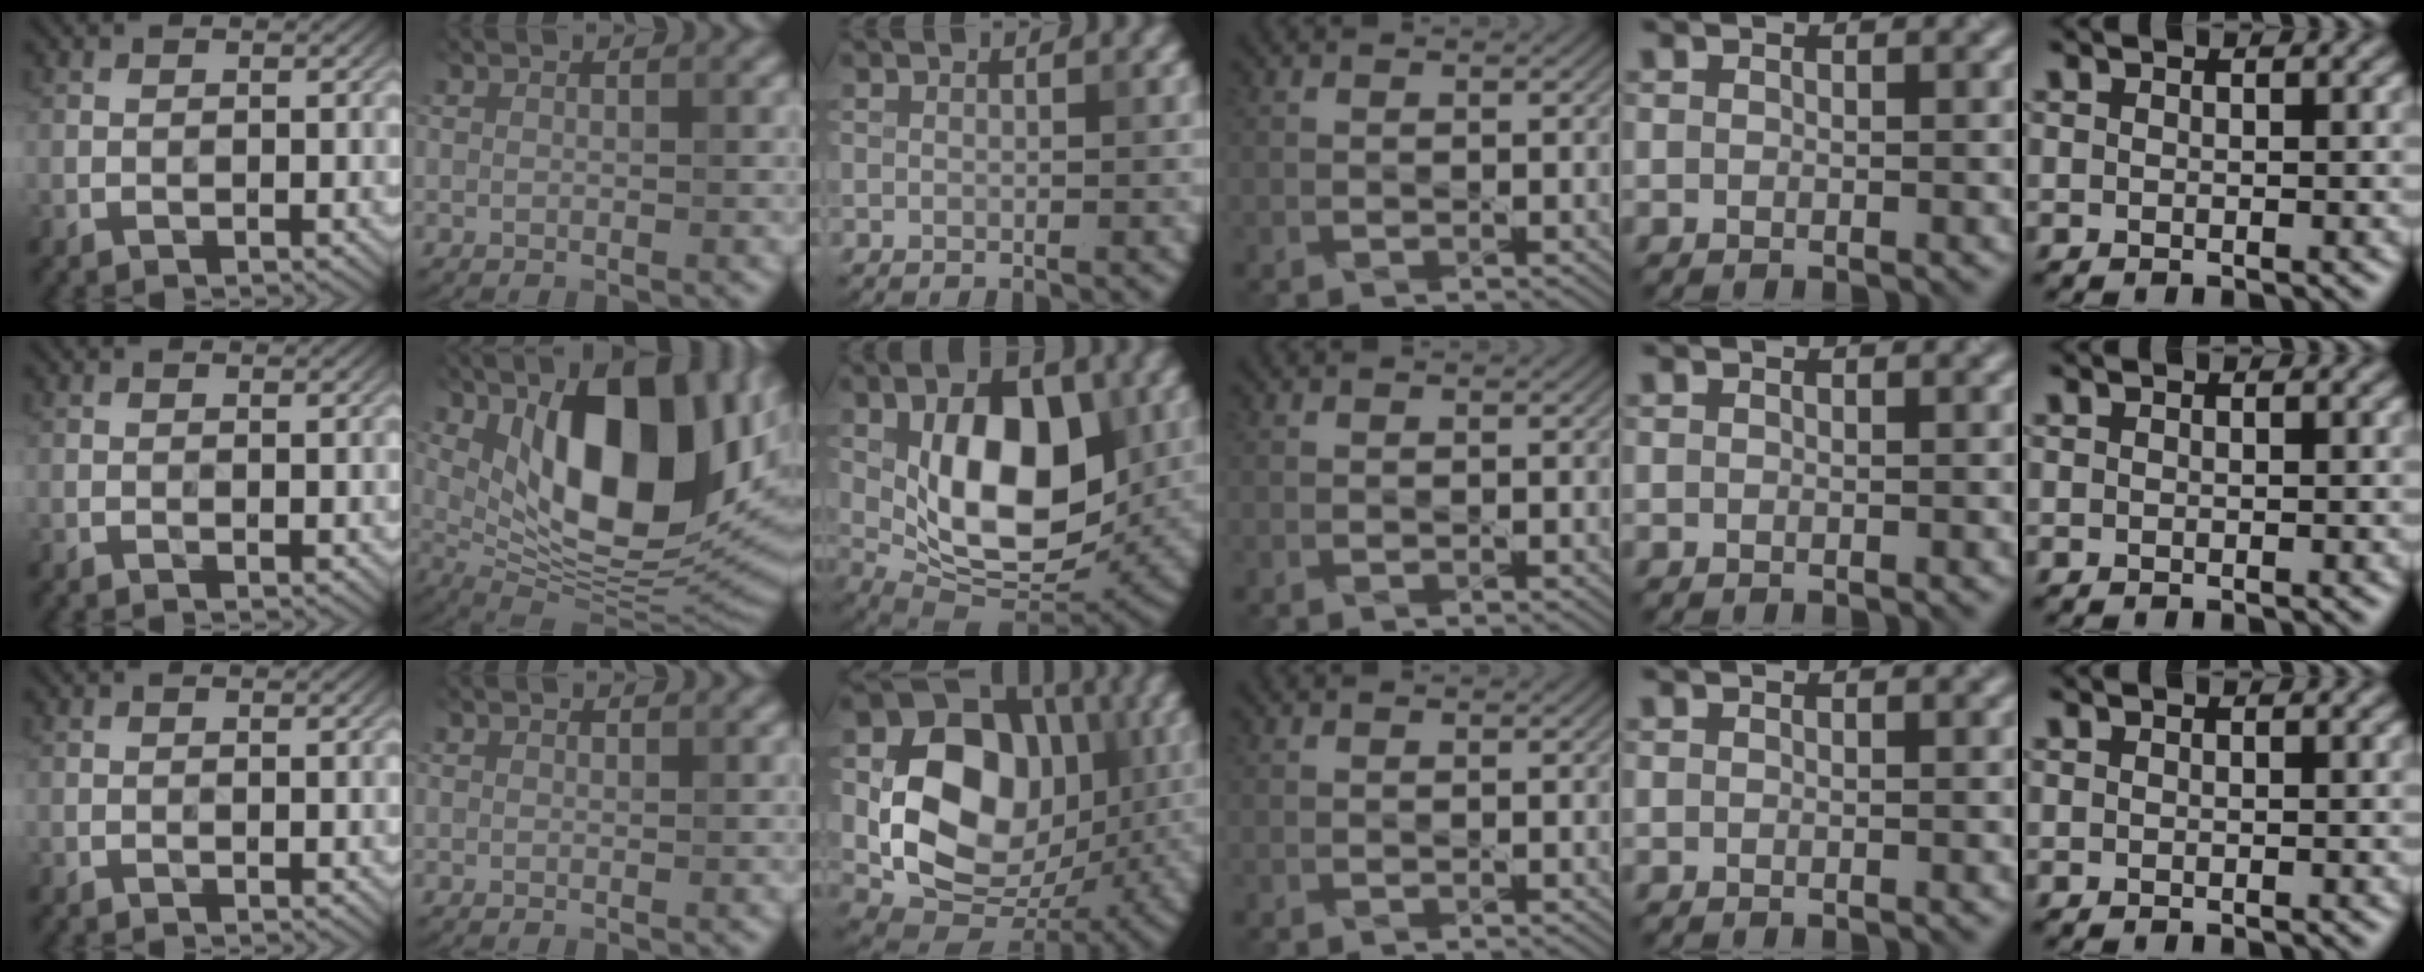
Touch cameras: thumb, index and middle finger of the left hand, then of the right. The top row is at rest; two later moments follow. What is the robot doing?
{"motion": "pour", "object": "kettle"}